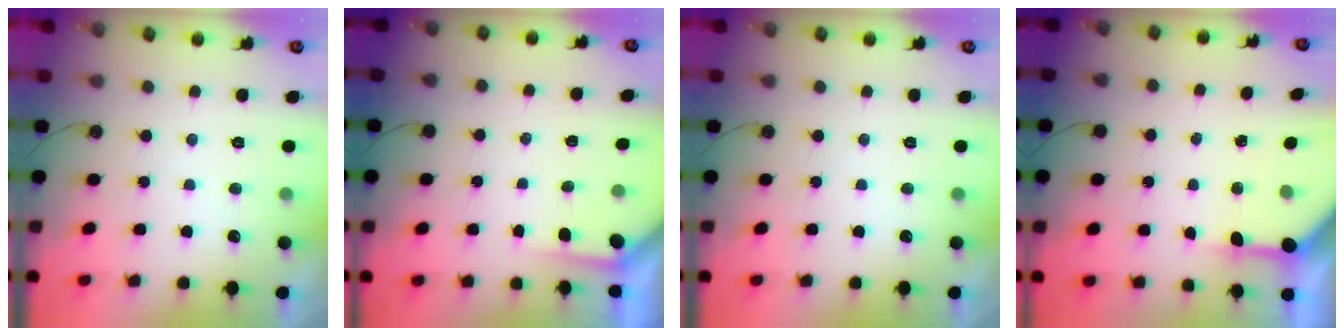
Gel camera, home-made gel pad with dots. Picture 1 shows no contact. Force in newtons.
{"total": 1.9, "press": 1.9, "slide": 0.2}
{"total": 0.0}
{"total": 7.2, "press": 7.2, "slide": 0.5}